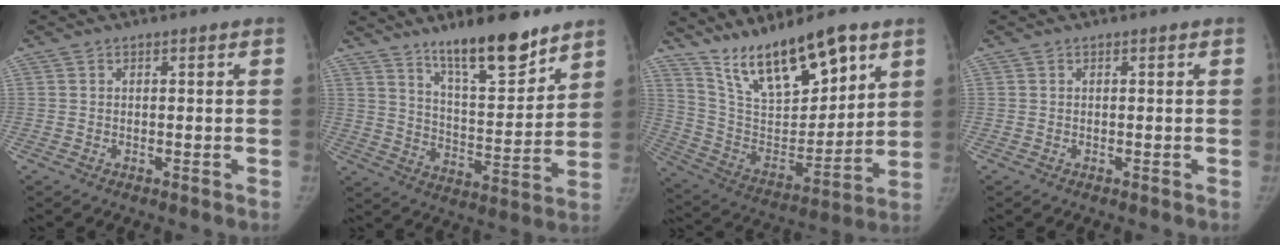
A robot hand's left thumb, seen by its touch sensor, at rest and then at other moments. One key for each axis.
{"total": 15.6, "fx": 11.7, "fy": 4.1, "fz": 9.5, "tx": -0.121, "ty": -0.084, "tz": 0.197}
{"total": 19.8, "fx": 13.2, "fy": 7.0, "fz": 13.0, "tx": -0.181, "ty": -0.068, "tz": 0.248}
{"total": 0.0}